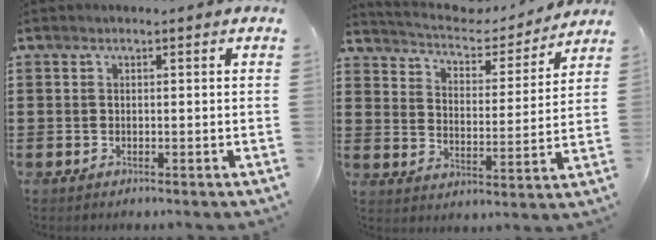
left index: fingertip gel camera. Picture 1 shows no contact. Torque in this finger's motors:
{"motor_torque": [0.00, -2.14, 0.03, 0.05]}